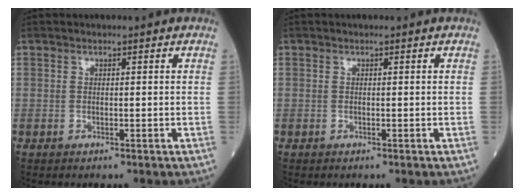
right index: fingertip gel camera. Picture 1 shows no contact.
{"total": 0.0}